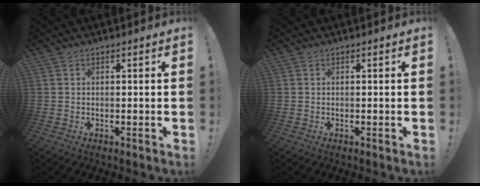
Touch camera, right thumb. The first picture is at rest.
{"total": 0.0}